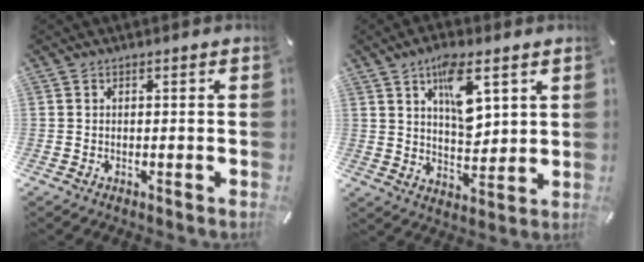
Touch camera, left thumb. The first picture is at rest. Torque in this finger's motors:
{"motor_torque": [1.52, 1.49, 1.21, -0.66, 0.15]}